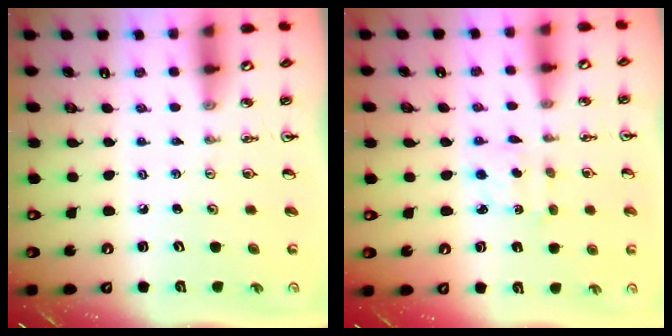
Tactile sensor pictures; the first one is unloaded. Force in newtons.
{"total": 1.9, "press": 1.7, "slide": 0.8}